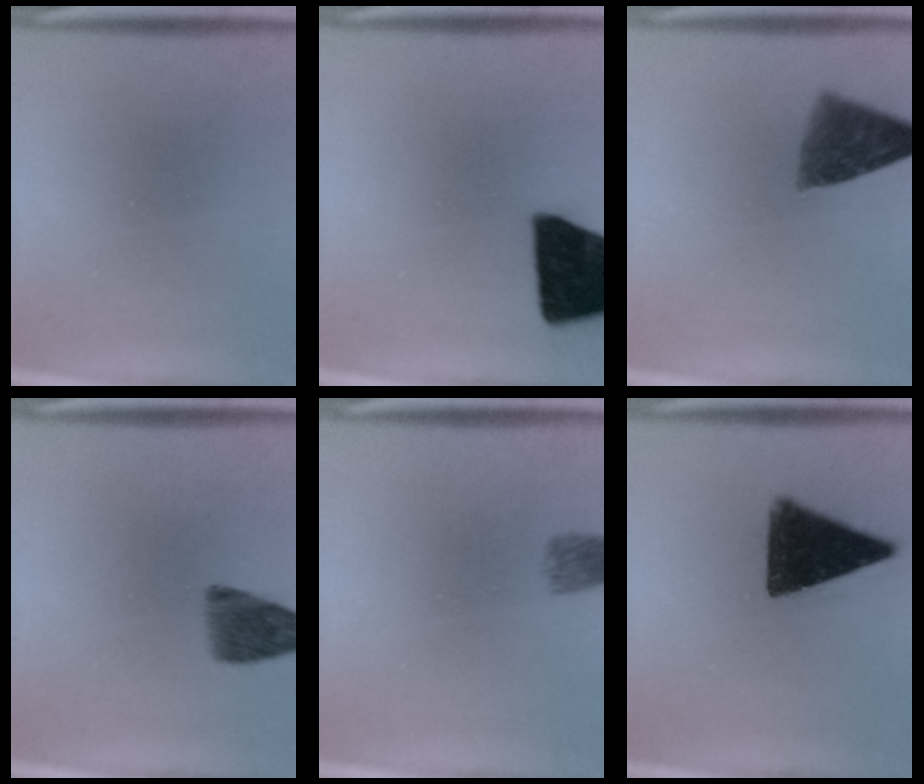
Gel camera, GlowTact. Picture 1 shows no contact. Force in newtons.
{"total": 19.6}
{"total": 8.2}
{"total": 5.4}
{"total": 2.6}
{"total": 13.0}